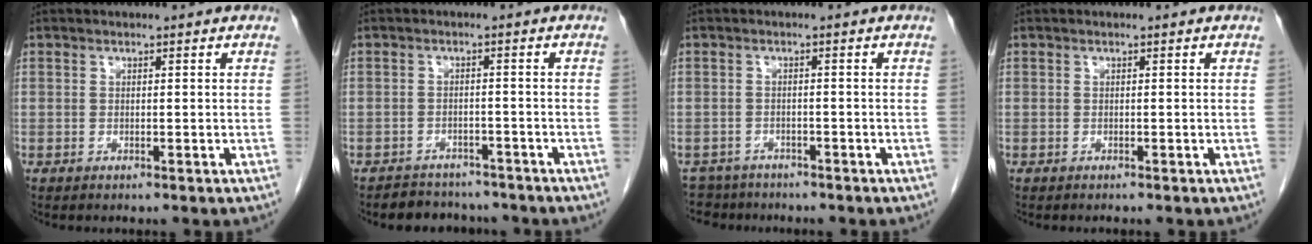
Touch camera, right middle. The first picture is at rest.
{"total": 5.9, "force": [-5.3, 2.5, 0.3], "torque": [0.003, 0.008, -0.069]}
{"total": 4.9, "force": [-4.3, 2.3, -0.5], "torque": [0.012, 0.001, -0.071]}
{"total": 0.0}